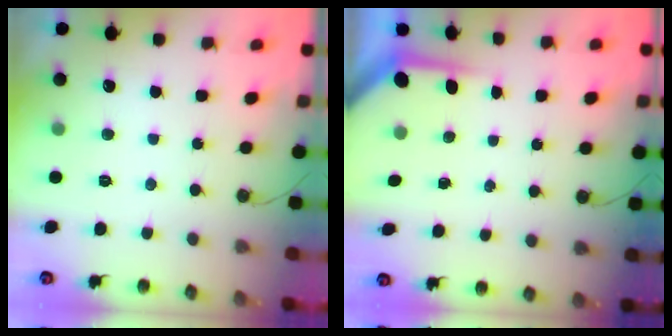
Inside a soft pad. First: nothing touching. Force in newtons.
{"total": 3.8, "press": 3.8, "slide": 0.4}